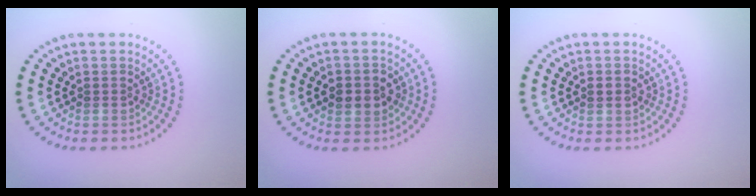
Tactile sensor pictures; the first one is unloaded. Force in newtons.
{"total": 2.3, "press": 2.3, "slide": 0.0}
{"total": 1.3, "press": 1.3, "slide": 0.1}